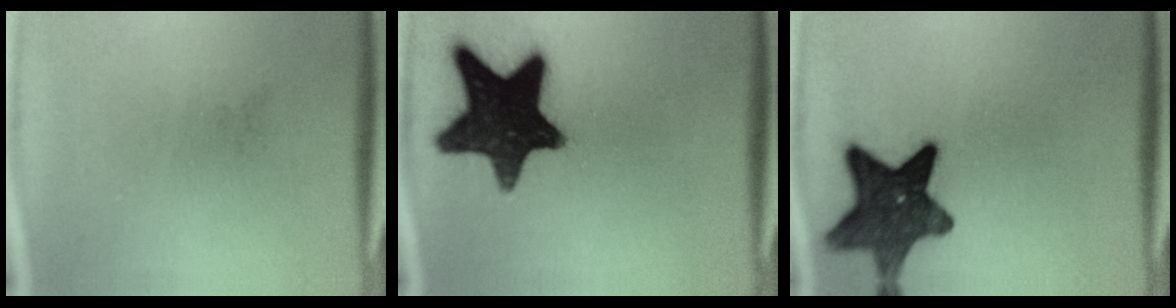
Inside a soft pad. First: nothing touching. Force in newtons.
{"total": 17.6}
{"total": 12.8}